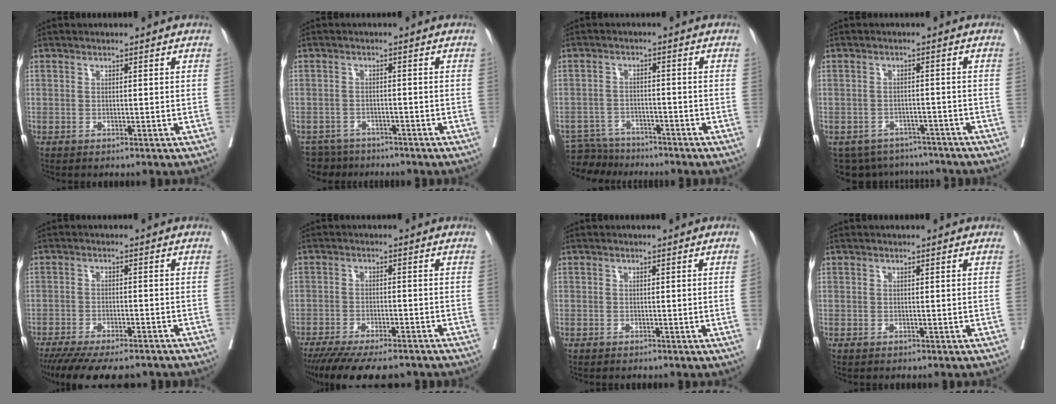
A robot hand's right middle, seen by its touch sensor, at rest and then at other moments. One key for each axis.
{"total": 5.1, "fx": -4.6, "fy": 2.1, "fz": -0.5, "tx": 0.016, "ty": 0.001, "tz": -0.074}
{"total": 5.9, "fx": -5.7, "fy": 1.5, "fz": -0.3, "tx": 0.005, "ty": -0.002, "tz": -0.102}
{"total": 9.3, "fx": -8.1, "fy": 4.3, "fz": 1.3, "tx": -0.021, "ty": 0.008, "tz": -0.101}
{"total": 14.7, "fx": -12.1, "fy": 4.0, "fz": 7.2, "tx": -0.140, "ty": -0.024, "tz": -0.172}
{"total": 14.0, "fx": -11.6, "fy": 3.6, "fz": 7.1, "tx": -0.128, "ty": -0.025, "tz": -0.170}
{"total": 0.9, "fx": -0.2, "fy": -0.3, "fz": 0.8, "tx": -0.006, "ty": 0.001, "tz": -0.003}
{"total": 0.0}